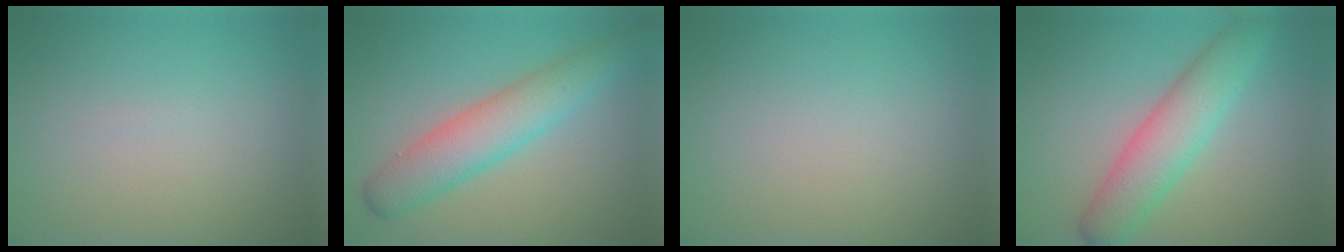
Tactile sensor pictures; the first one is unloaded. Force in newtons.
{"total": 5.3, "press": 5.3, "slide": 0.1}
{"total": 0.0}
{"total": 5.4, "press": 5.4, "slide": 0.3}